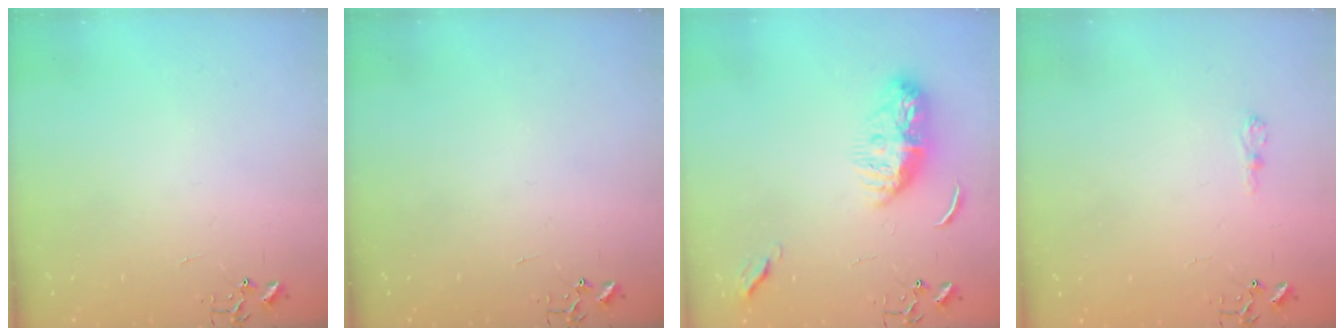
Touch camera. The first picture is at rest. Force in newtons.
{"total": 0.0}
{"total": 10.4, "press": 10.3, "slide": 0.7}
{"total": 6.0, "press": 6.0, "slide": 0.7}